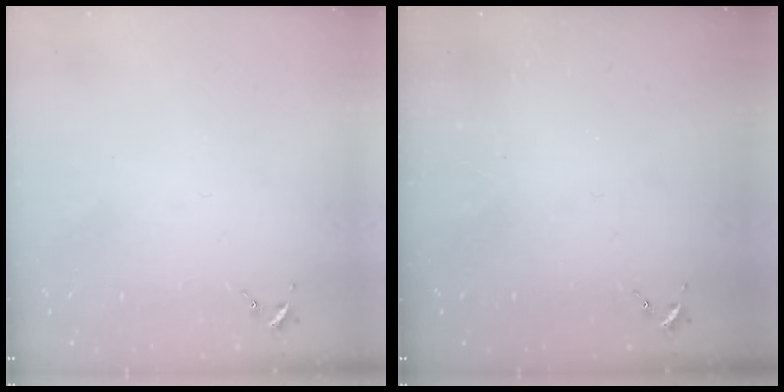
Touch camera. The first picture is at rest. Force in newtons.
{"total": 0.0}